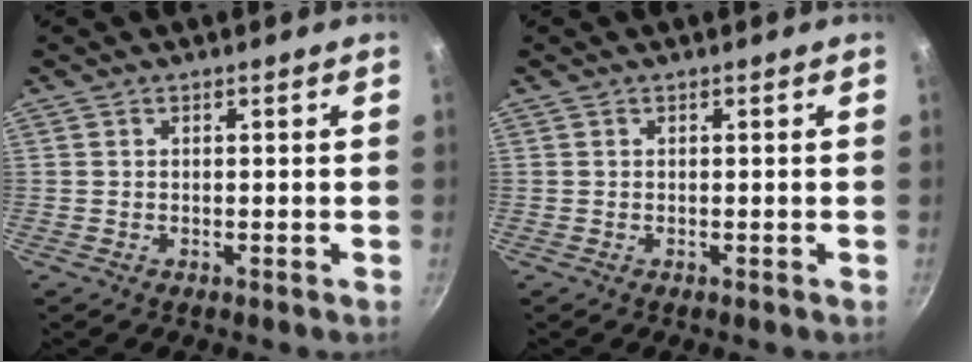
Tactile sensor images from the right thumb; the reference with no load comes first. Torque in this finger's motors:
{"motor_torque": [0.01, 0.01, 0.02, -0.01, 0.00]}